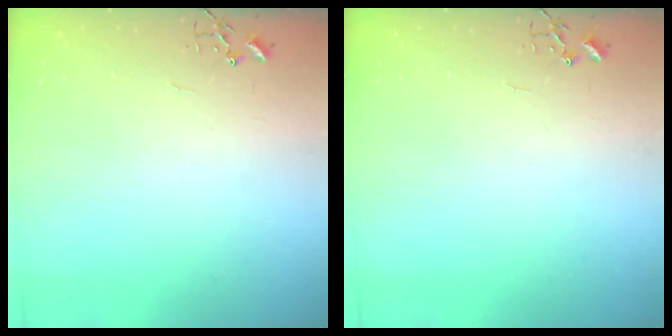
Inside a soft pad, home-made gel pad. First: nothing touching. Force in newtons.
{"total": 0.0}